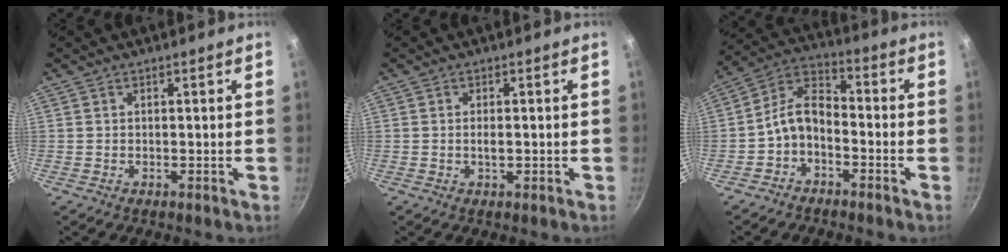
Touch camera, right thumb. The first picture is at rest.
{"total": 1.7, "force": [-0.2, 0.7, 1.6], "torque": [-0.031, 0.000, -0.004]}
{"total": 8.1, "force": [-3.2, 5.0, 5.5], "torque": [-0.098, 0.057, -0.072]}